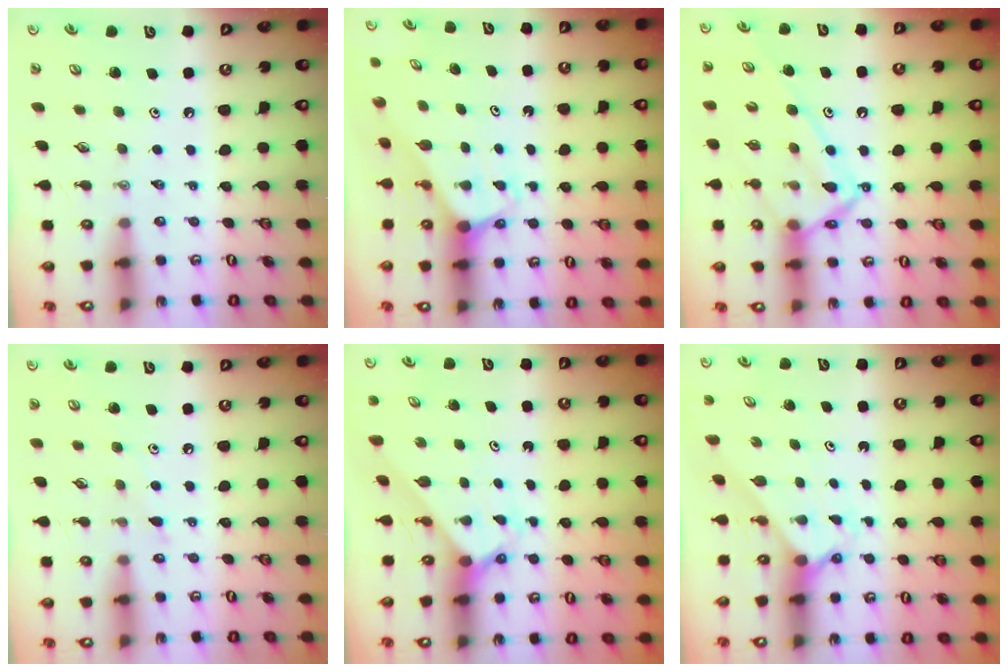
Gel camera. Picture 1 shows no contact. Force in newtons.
{"total": 2.0, "press": 2.0, "slide": 0.2}
{"total": 14.5, "press": 14.5, "slide": 0.8}
{"total": 4.9, "press": 4.9, "slide": 0.6}
{"total": 2.4, "press": 2.4, "slide": 0.2}
{"total": 1.9, "press": 1.9, "slide": 0.2}